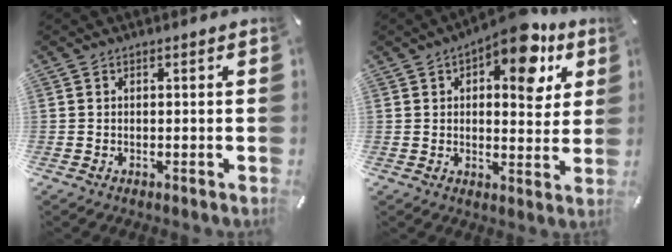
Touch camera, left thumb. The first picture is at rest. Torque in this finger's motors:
{"motor_torque": [1.24, 0.56, 0.84, 0.06, 0.09]}